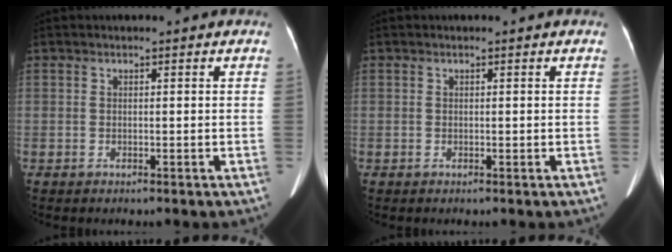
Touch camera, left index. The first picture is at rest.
{"total": 0.0}